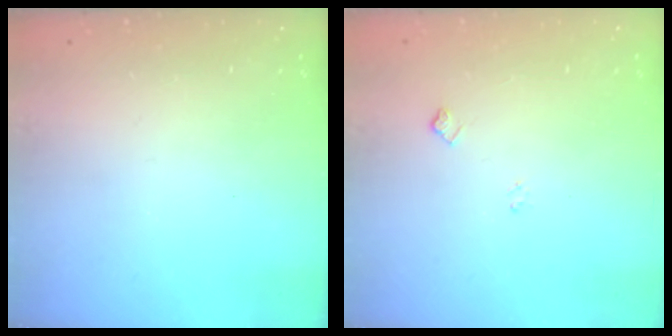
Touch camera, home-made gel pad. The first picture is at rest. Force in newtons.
{"total": 5.1, "press": 5.0, "slide": 0.8}